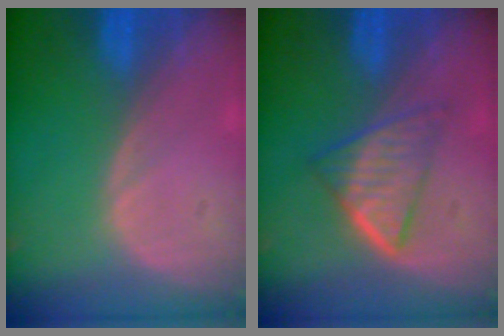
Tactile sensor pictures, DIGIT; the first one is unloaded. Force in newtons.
{"total": 6.3, "press": 5.4, "slide": 3.1}